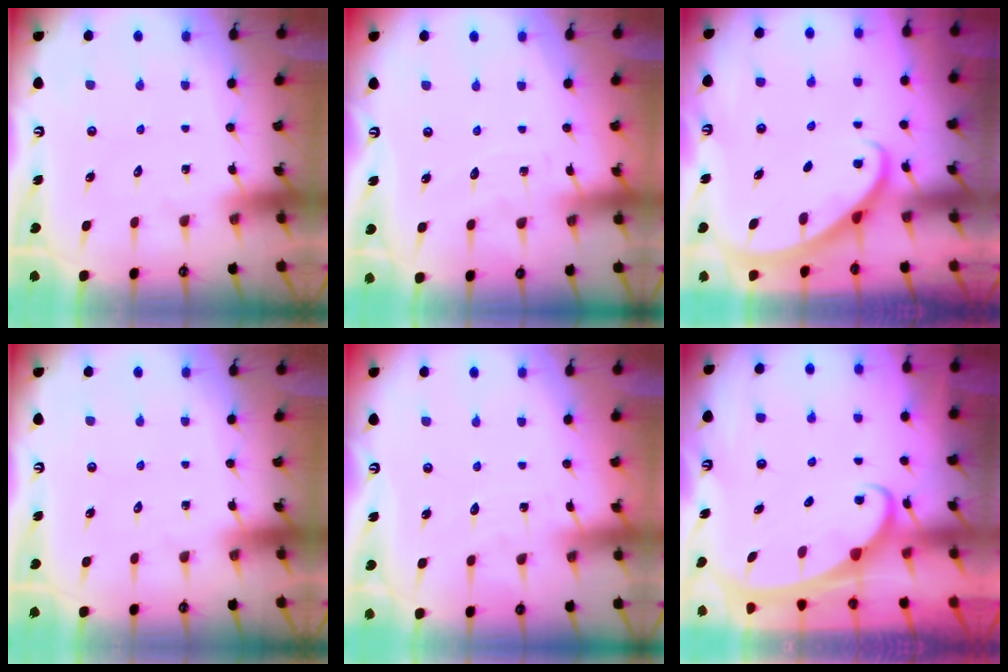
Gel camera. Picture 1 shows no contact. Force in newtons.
{"total": 2.5, "press": 2.5, "slide": 0.2}
{"total": 2.3, "press": 2.3, "slide": 0.2}
{"total": 0.0}
{"total": 2.7, "press": 2.7, "slide": 0.4}
{"total": 2.3, "press": 2.3, "slide": 0.3}